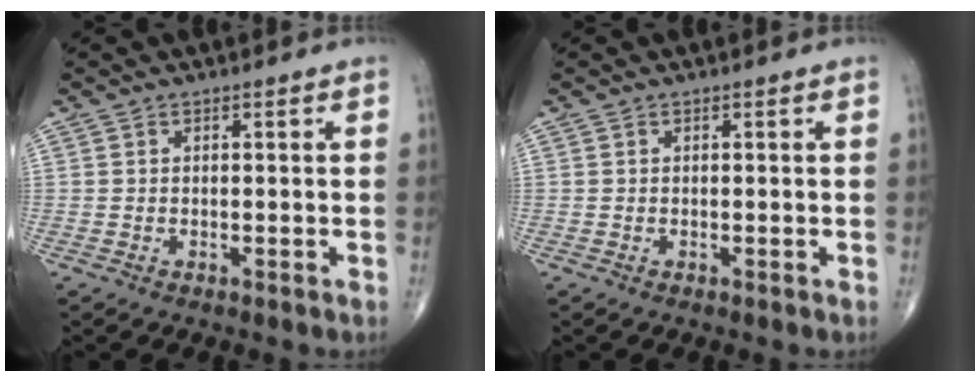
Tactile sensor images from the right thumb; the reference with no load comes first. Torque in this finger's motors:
{"motor_torque": [0.00, 0.00, 0.00, 0.00, 0.01]}